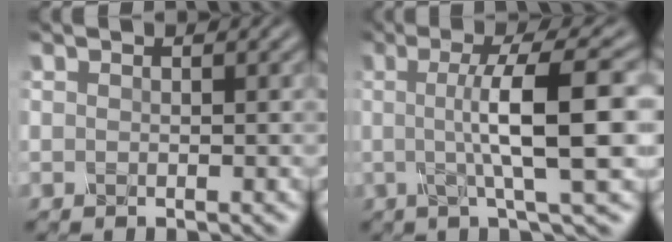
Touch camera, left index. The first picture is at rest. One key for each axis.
{"total": 8.9, "fx": 0.2, "fy": 1.8, "fz": 8.7, "tx": -0.118, "ty": 0.003, "tz": 0.002}